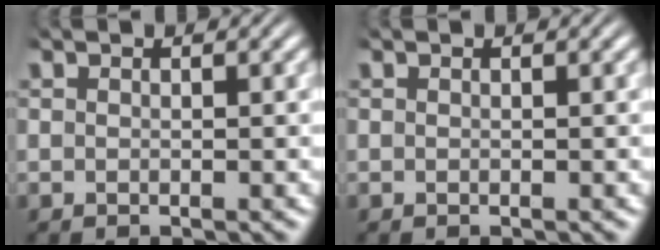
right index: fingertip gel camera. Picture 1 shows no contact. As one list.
[{"total": 0.0}]